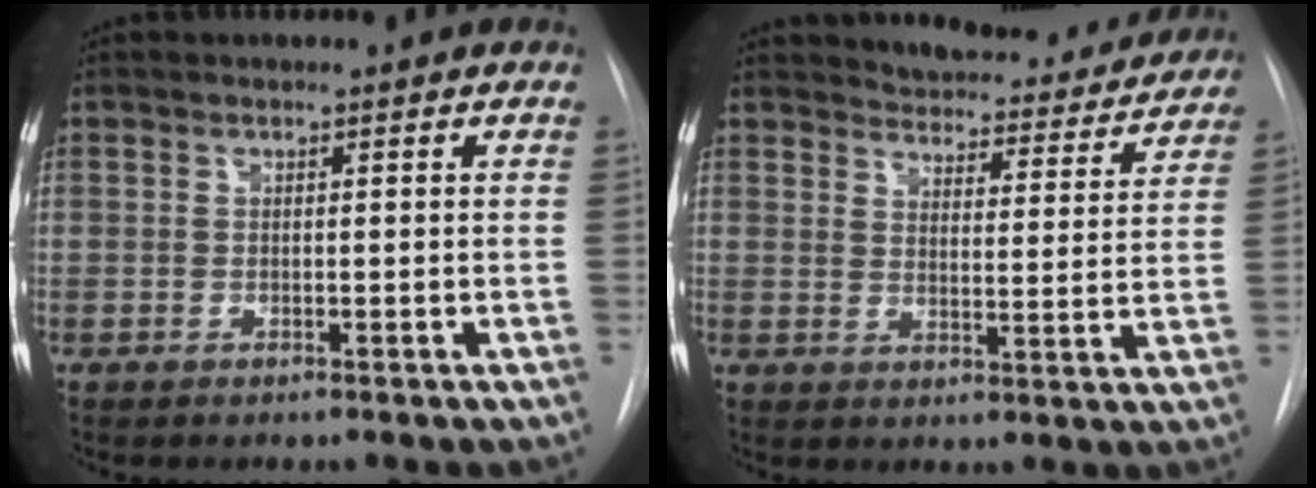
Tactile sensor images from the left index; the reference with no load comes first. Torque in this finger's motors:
{"motor_torque": [1.03, -1.11, 0.16, 0.01]}